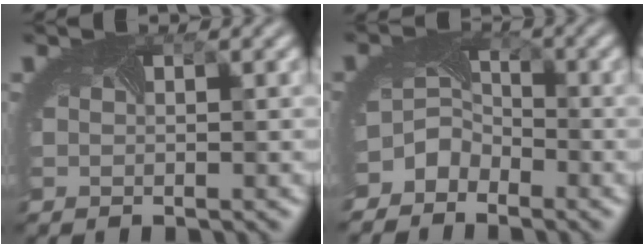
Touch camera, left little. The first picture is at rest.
{"total": 3.5, "force": [-2.7, 2.1, 0.8], "torque": [-0.008, -0.004, -0.059]}